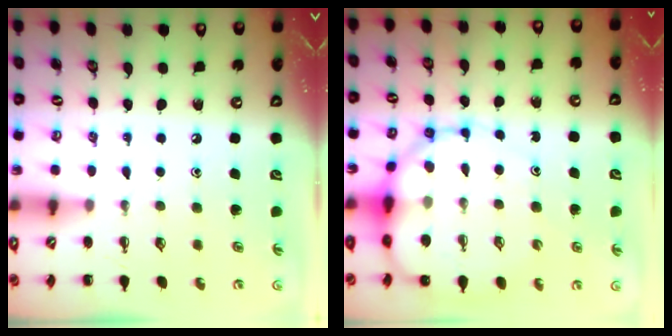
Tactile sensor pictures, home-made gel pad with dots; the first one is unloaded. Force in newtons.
{"total": 14.1, "press": 13.5, "slide": 4.1}